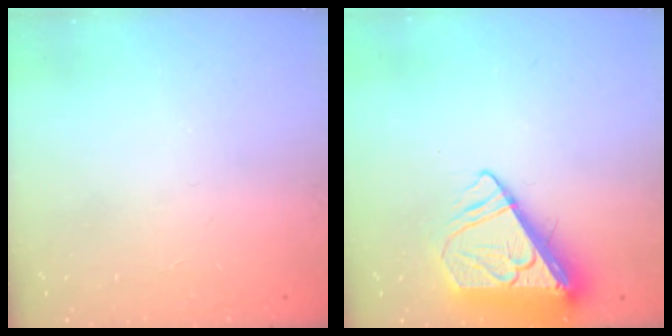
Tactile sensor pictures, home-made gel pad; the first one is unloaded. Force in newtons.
{"total": 8.6, "press": 8.4, "slide": 1.3}